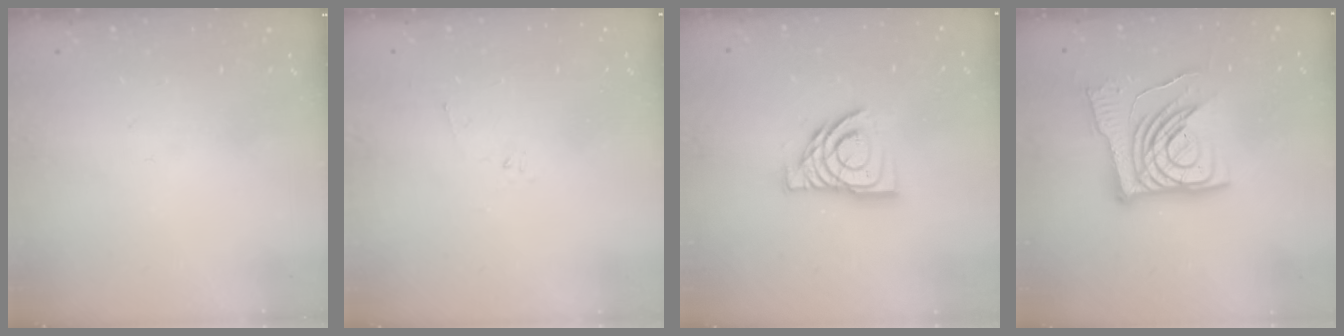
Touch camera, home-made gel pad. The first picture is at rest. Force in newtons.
{"total": 2.2, "press": 2.1, "slide": 0.7}
{"total": 12.5, "press": 12.4, "slide": 1.5}
{"total": 17.1, "press": 16.9, "slide": 2.3}